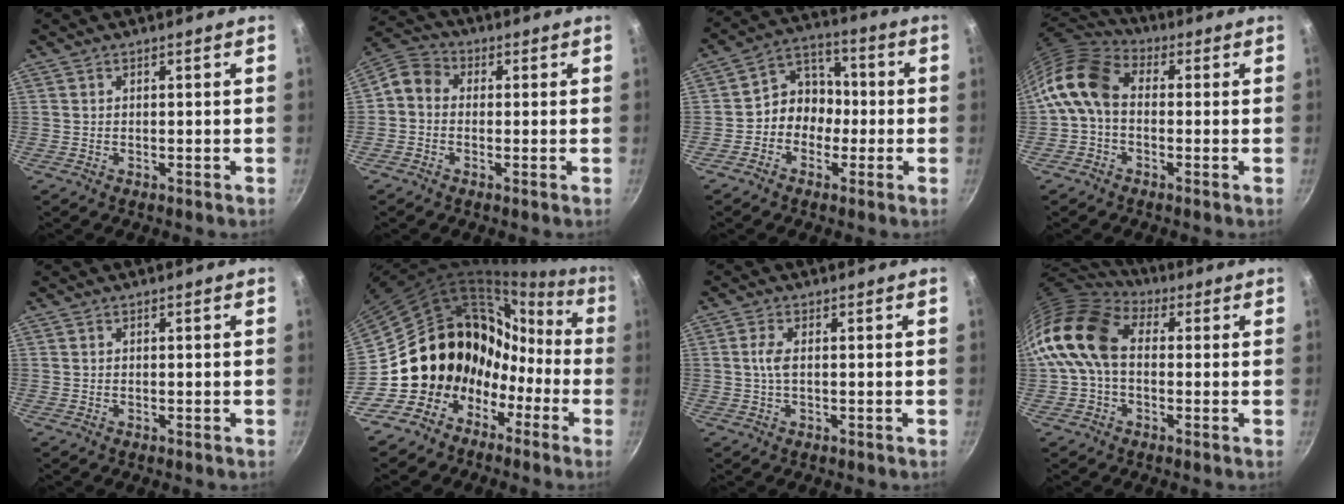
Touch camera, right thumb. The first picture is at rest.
{"total": 5.4, "force": [-0.6, 4.6, 2.9], "torque": [-0.052, 0.025, -0.032]}
{"total": 8.3, "force": [-1.7, 7.2, 3.8], "torque": [-0.011, 0.039, -0.044]}
{"total": 10.8, "force": [-0.4, 7.8, 7.5], "torque": [-0.134, 0.032, -0.029]}
{"total": 0.0}
{"total": 14.9, "force": [-2.9, 13.8, 4.6], "torque": [0.000, 0.076, -0.049]}
{"total": 2.6, "force": [0.0, 0.9, 2.5], "torque": [-0.063, 0.005, -0.001]}
{"total": 13.4, "force": [0.5, 9.5, 9.5], "torque": [-0.164, 0.026, -0.011]}